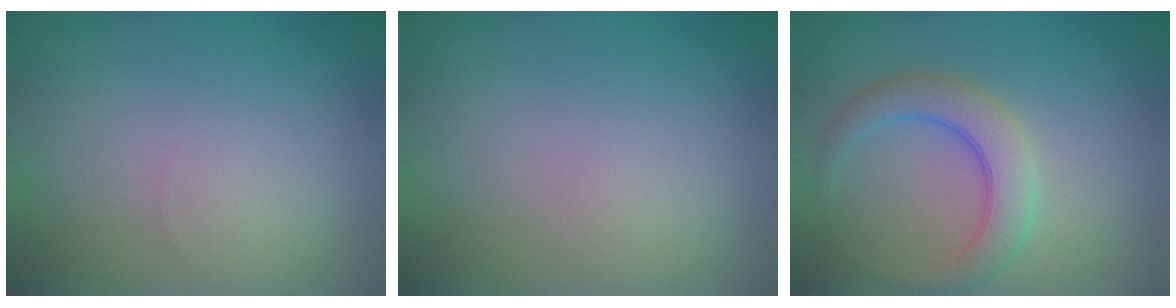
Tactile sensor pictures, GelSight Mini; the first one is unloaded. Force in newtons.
{"total": 0.0}
{"total": 4.1, "press": 4.1, "slide": 0.1}